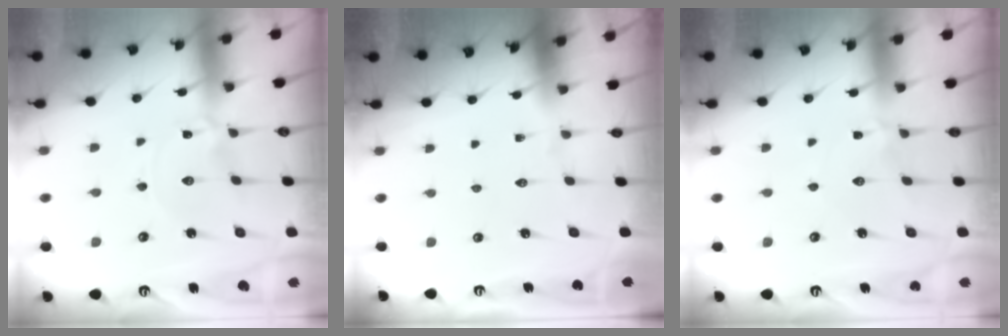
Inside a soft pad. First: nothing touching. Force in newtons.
{"total": 0.0}
{"total": 2.7, "press": 2.6, "slide": 0.5}